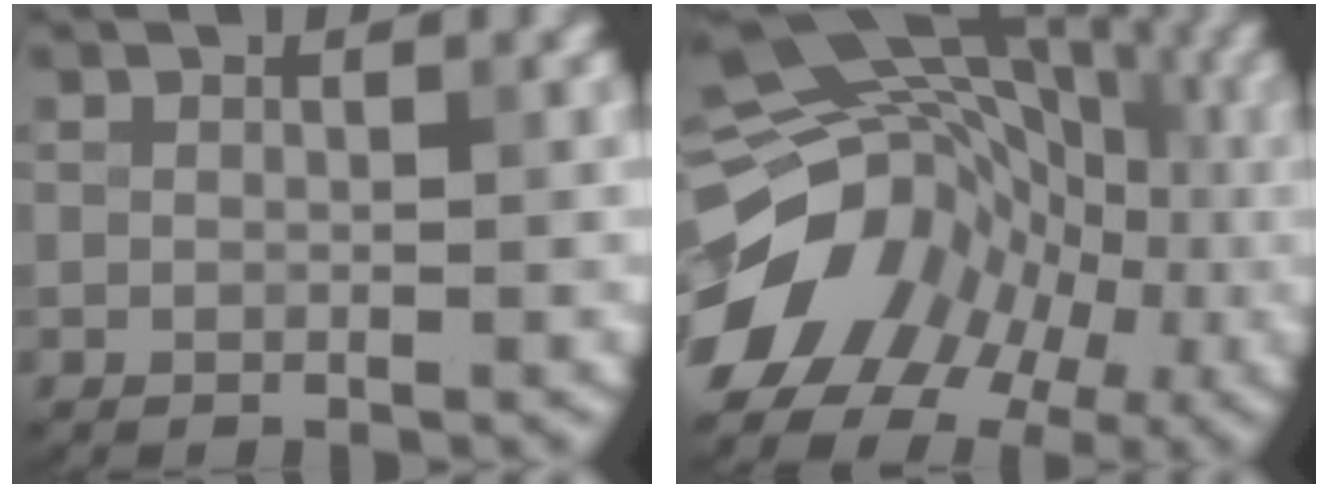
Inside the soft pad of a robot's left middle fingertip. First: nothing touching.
{"total": 13.0, "force": [-4.2, 10.2, 6.9], "torque": [-0.115, 0.000, -0.069]}